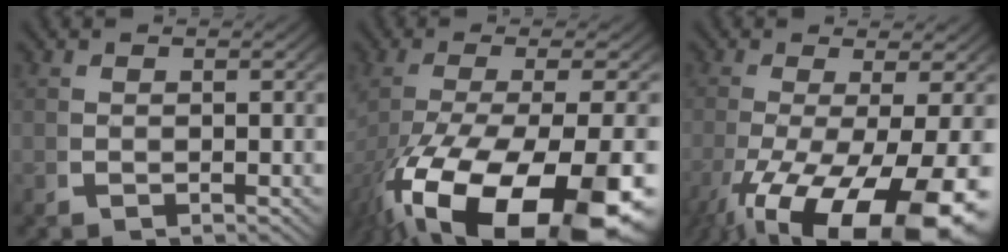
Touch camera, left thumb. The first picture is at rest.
{"total": 15.4, "force": [-4.8, 7.7, 12.5], "torque": [-0.264, -0.062, -0.029]}
{"total": 12.2, "force": [-4.2, 5.7, 9.9], "torque": [-0.195, -0.051, -0.032]}